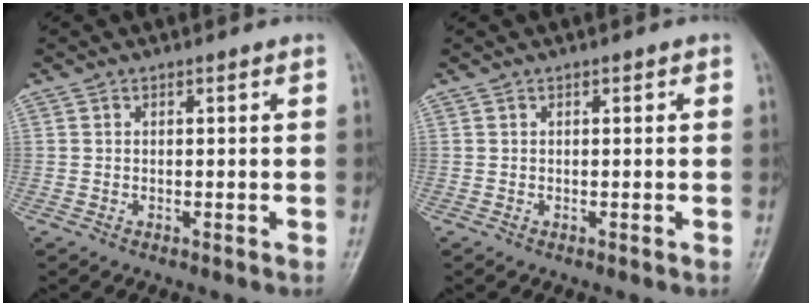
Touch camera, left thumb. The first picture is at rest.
{"total": 0.0}